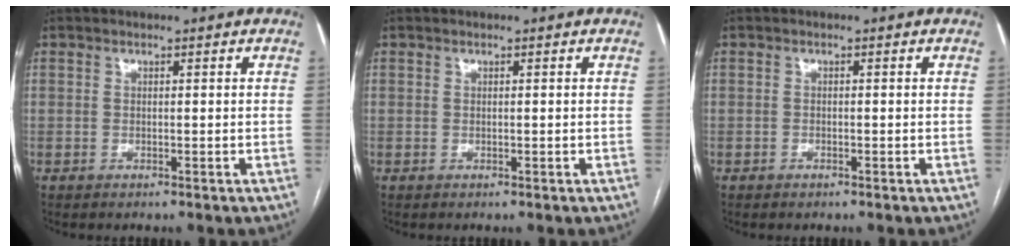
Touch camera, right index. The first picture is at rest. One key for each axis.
{"total": 0.0}
{"total": 0.6, "fx": -0.5, "fy": 0.3, "fz": 0.2, "tx": -0.004, "ty": 0.000, "tz": -0.008}